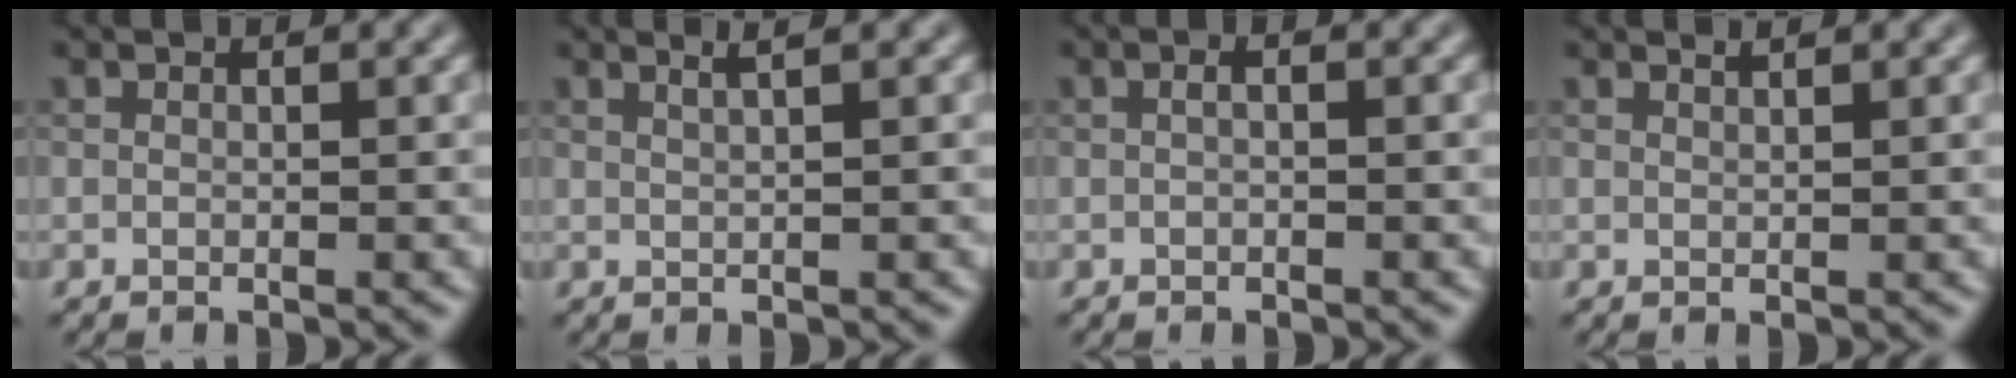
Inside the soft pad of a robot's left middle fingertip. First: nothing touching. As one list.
[{"total": 1.5, "force": [1.0, 0.3, 1.0], "torque": [-0.014, 0.003, 0.005]}, {"total": 0.5, "force": [-0.2, -0.1, 0.5], "torque": [-0.019, -0.003, -0.005]}, {"total": 0.7, "force": [0.7, 0.1, 0.3], "torque": [-0.003, -0.003, 0.004]}]